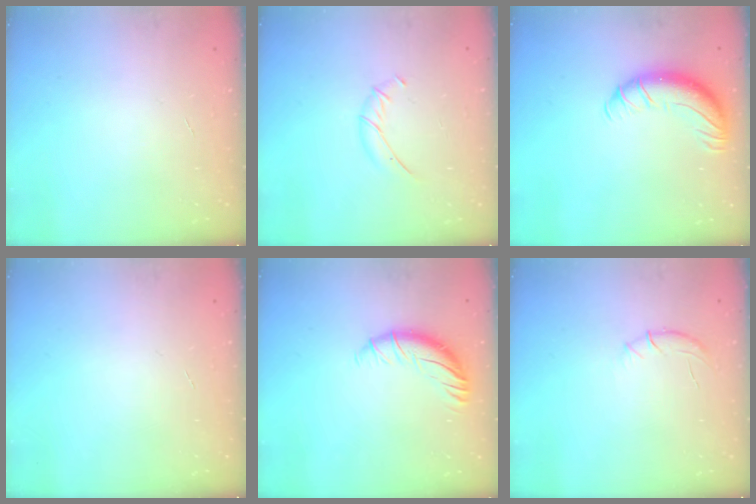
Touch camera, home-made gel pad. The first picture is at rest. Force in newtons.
{"total": 5.1, "press": 5.0, "slide": 0.8}
{"total": 11.1, "press": 10.9, "slide": 2.4}
{"total": 0.0}
{"total": 9.6, "press": 9.5, "slide": 1.1}
{"total": 6.4, "press": 6.2, "slide": 1.7}